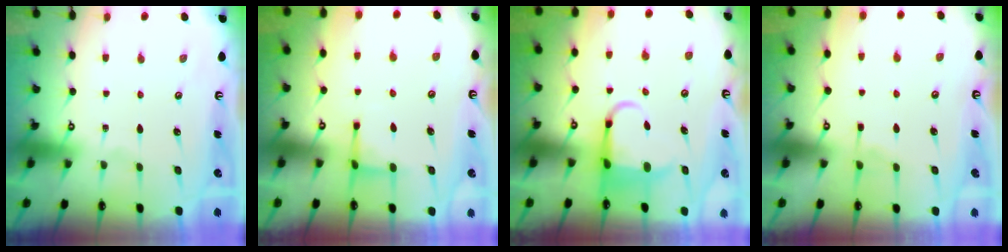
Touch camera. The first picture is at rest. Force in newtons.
{"total": 2.8, "press": 2.7, "slide": 0.6}
{"total": 5.7, "press": 5.5, "slide": 1.5}
{"total": 3.0, "press": 3.0, "slide": 0.5}